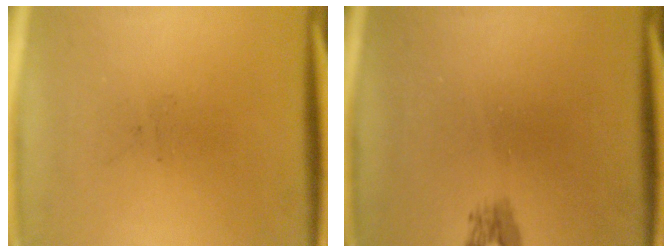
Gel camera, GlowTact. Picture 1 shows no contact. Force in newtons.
{"total": 1.3}